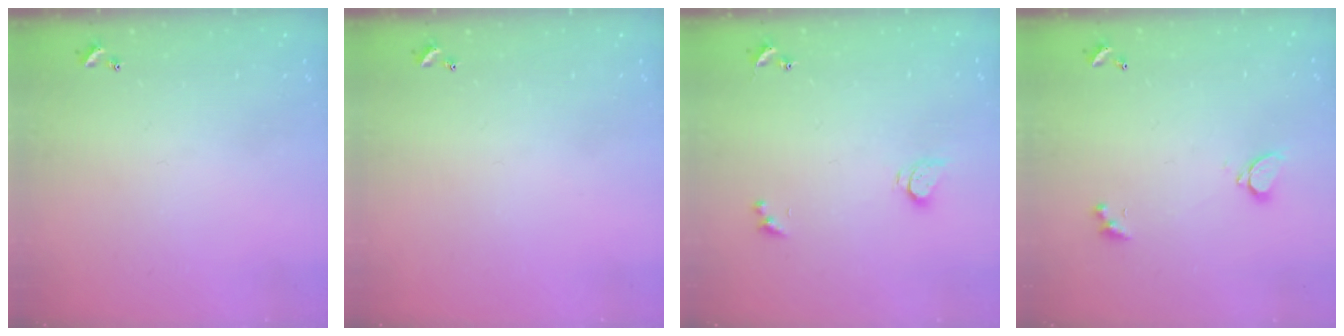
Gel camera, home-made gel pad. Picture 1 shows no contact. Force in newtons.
{"total": 0.0}
{"total": 2.6, "press": 2.6, "slide": 0.2}
{"total": 2.1, "press": 1.8, "slide": 1.0}